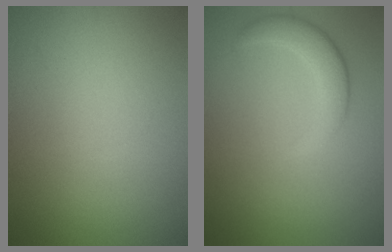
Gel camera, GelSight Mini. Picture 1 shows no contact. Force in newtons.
{"total": 2.9, "press": 2.9, "slide": 0.2}